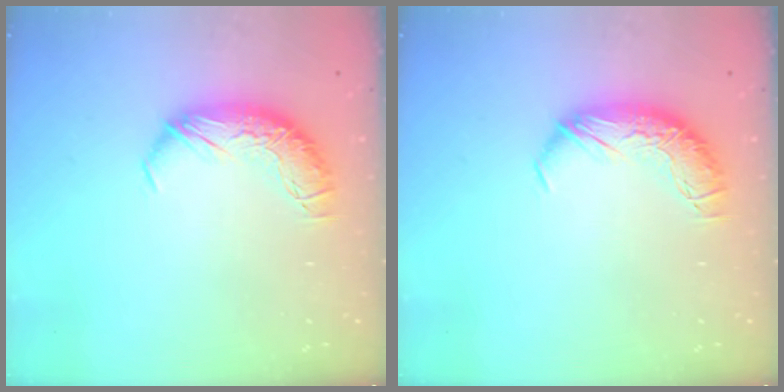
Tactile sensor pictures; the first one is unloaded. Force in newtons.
{"total": 0.0}